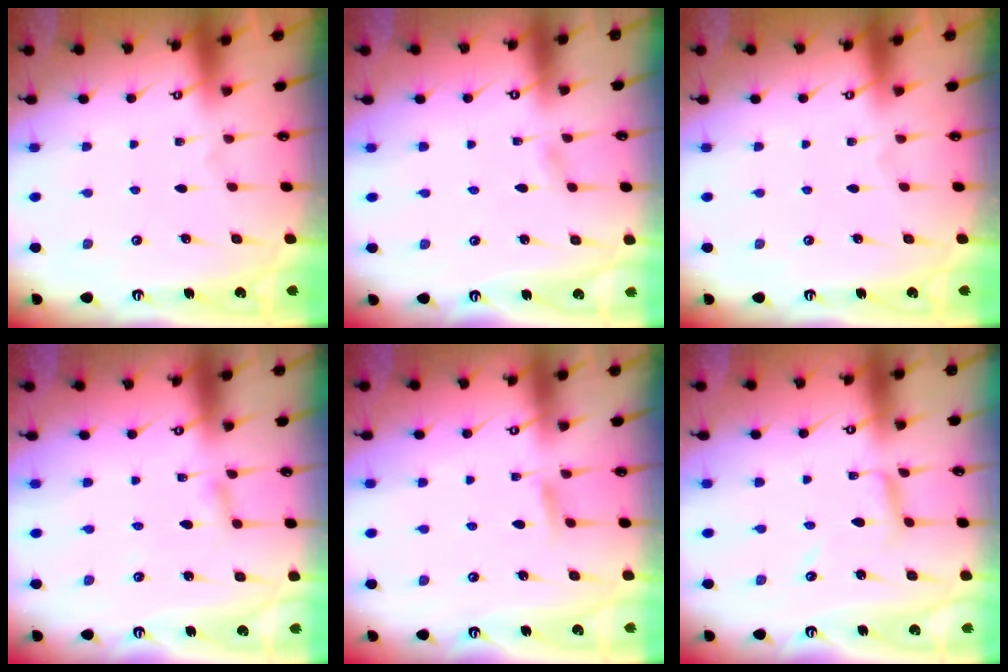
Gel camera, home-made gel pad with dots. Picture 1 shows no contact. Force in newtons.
{"total": 1.1, "press": 1.1, "slide": 0.1}
{"total": 0.0}
{"total": 2.9, "press": 2.9, "slide": 0.3}
{"total": 5.5, "press": 5.4, "slide": 0.6}
{"total": 5.8, "press": 5.8, "slide": 0.5}